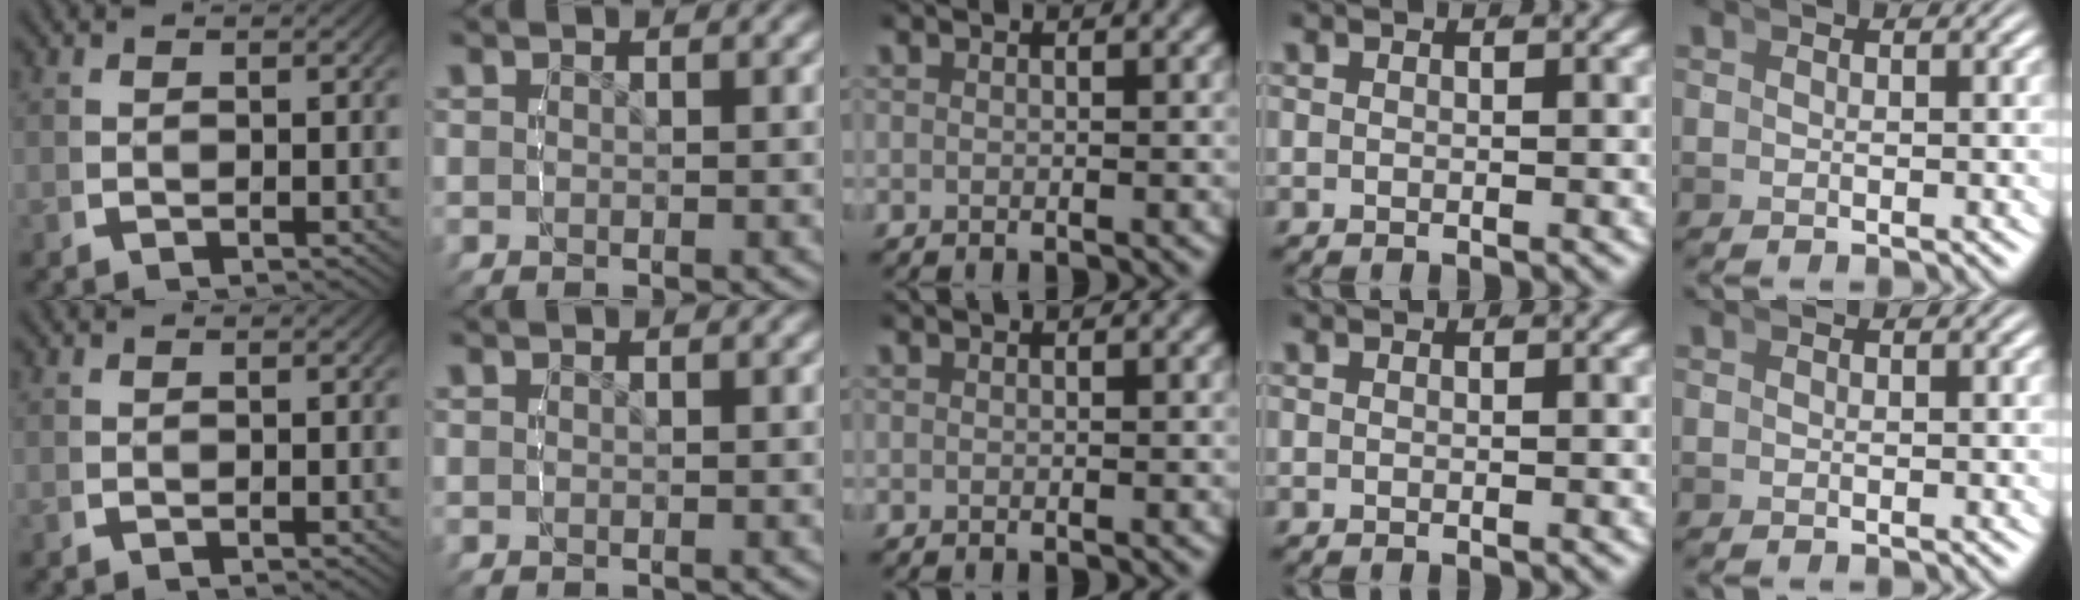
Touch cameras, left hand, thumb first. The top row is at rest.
{}